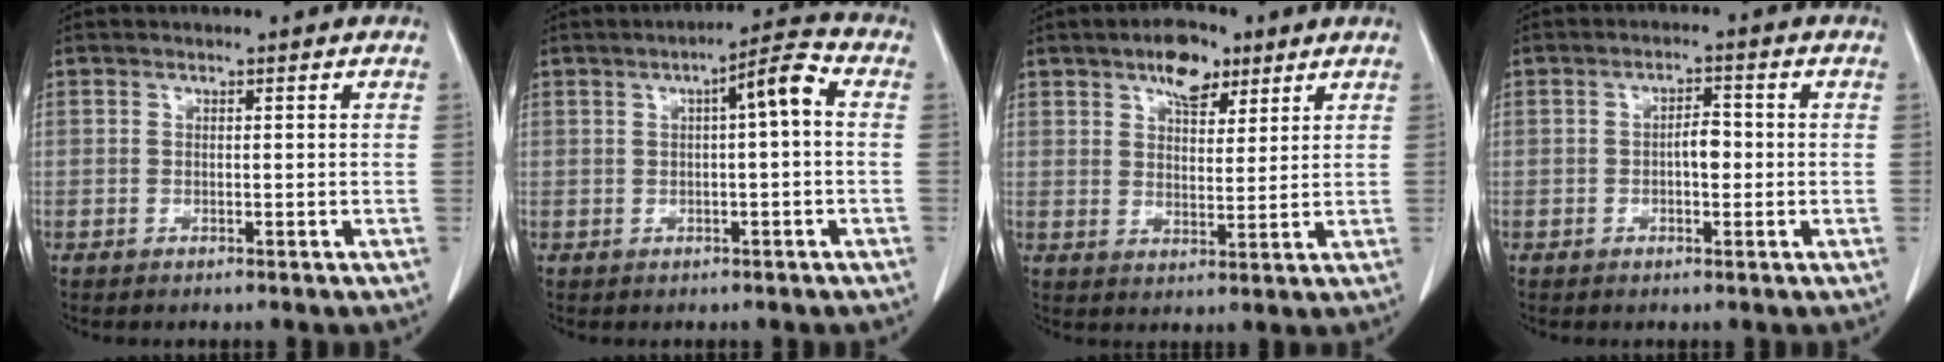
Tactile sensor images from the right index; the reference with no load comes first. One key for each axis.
{"total": 5.9, "fx": 0.9, "fy": 0.9, "fz": 5.8, "tx": -0.092, "ty": 0.022, "tz": 0.012}
{"total": 7.9, "fx": 4.8, "fy": 3.9, "fz": 4.9, "tx": -0.084, "ty": 0.008, "tz": 0.082}
{"total": 3.3, "fx": -0.4, "fy": 1.5, "fz": 2.9, "tx": -0.049, "ty": 0.009, "tz": -0.006}